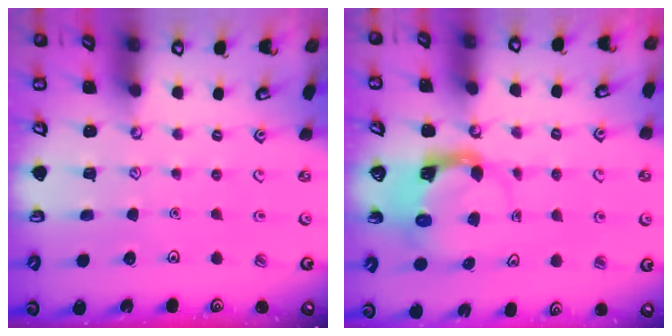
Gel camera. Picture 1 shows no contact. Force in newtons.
{"total": 3.8, "press": 3.8, "slide": 0.4}